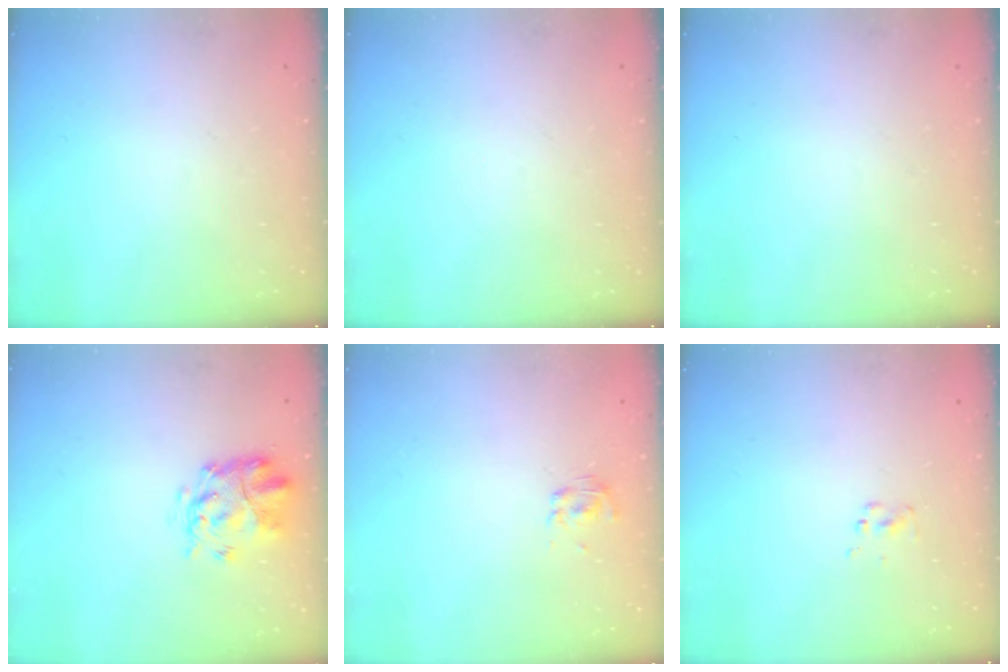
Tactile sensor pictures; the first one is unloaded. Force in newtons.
{"total": 0.0}
{"total": 0.0}
{"total": 3.8, "press": 3.4, "slide": 1.6}
{"total": 2.7, "press": 2.4, "slide": 1.2}
{"total": 1.5, "press": 1.5, "slide": 0.2}